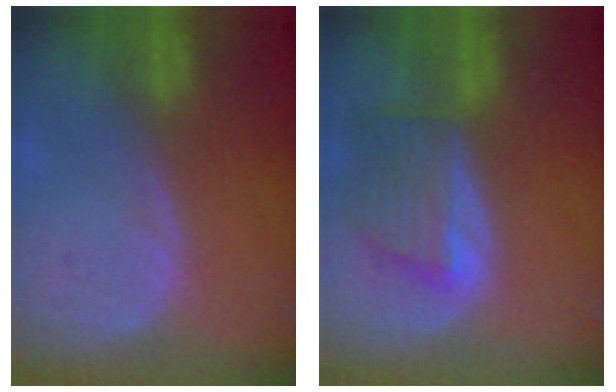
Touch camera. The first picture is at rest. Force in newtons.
{"total": 6.6, "press": 6.3, "slide": 1.9}